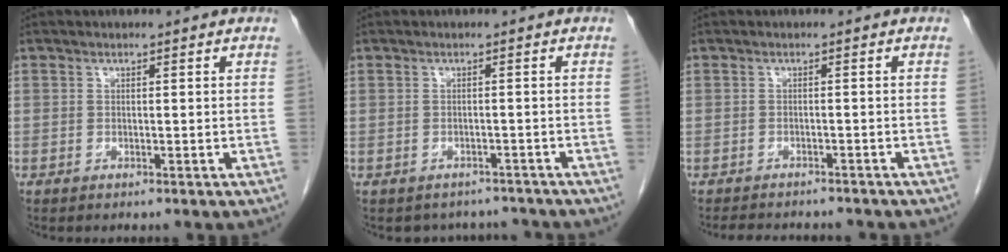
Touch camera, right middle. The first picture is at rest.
{"total": 5.6, "force": [-5.1, 2.4, 0.0], "torque": [0.009, 0.017, -0.059]}
{"total": 9.0, "force": [-8.0, 2.5, 3.2], "torque": [-0.049, 0.001, -0.098]}